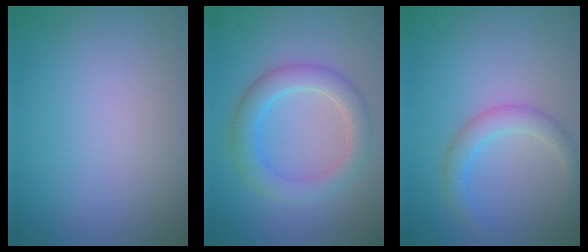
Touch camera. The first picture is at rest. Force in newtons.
{"total": 3.7, "press": 3.7, "slide": 0.2}
{"total": 2.5, "press": 2.5, "slide": 0.1}